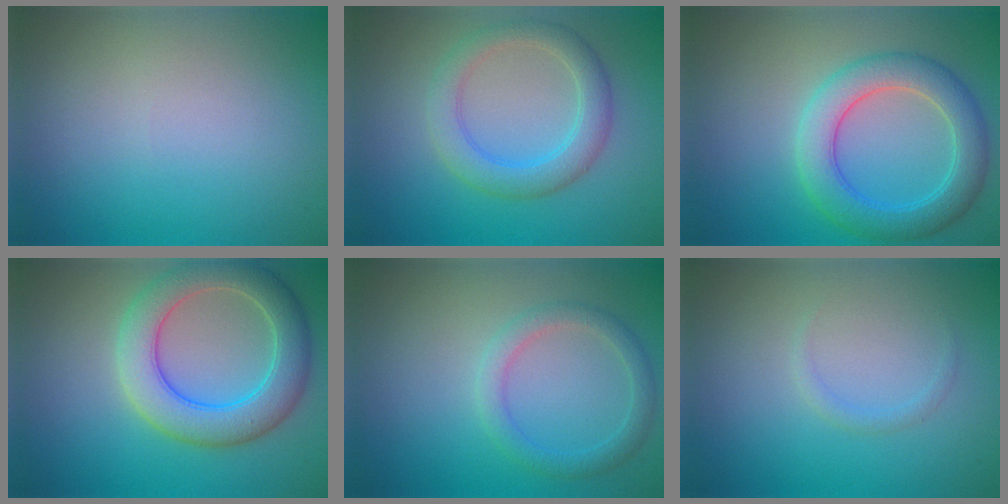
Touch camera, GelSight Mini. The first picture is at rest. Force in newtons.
{"total": 3.7, "press": 3.7, "slide": 0.2}
{"total": 5.2, "press": 5.2, "slide": 0.3}
{"total": 6.3, "press": 6.3, "slide": 0.3}
{"total": 2.3, "press": 2.3, "slide": 0.0}
{"total": 0.7, "press": 0.7, "slide": 0.1}